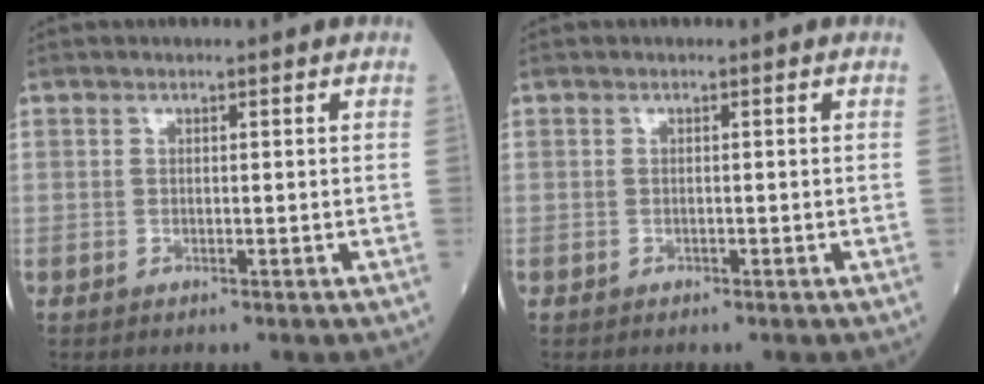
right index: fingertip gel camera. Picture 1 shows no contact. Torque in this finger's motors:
{"motor_torque": [0.19, -0.12, 0.05, -0.01]}